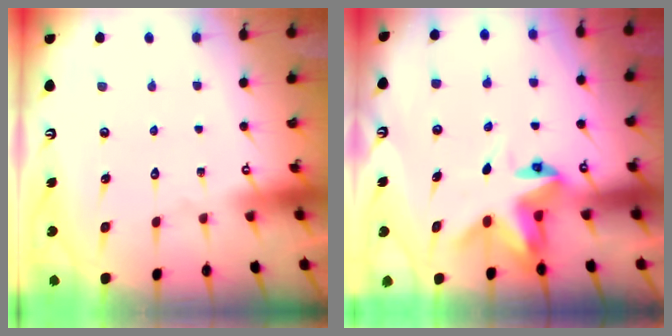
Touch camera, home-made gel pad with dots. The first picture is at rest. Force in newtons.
{"total": 5.0, "press": 5.0, "slide": 0.4}